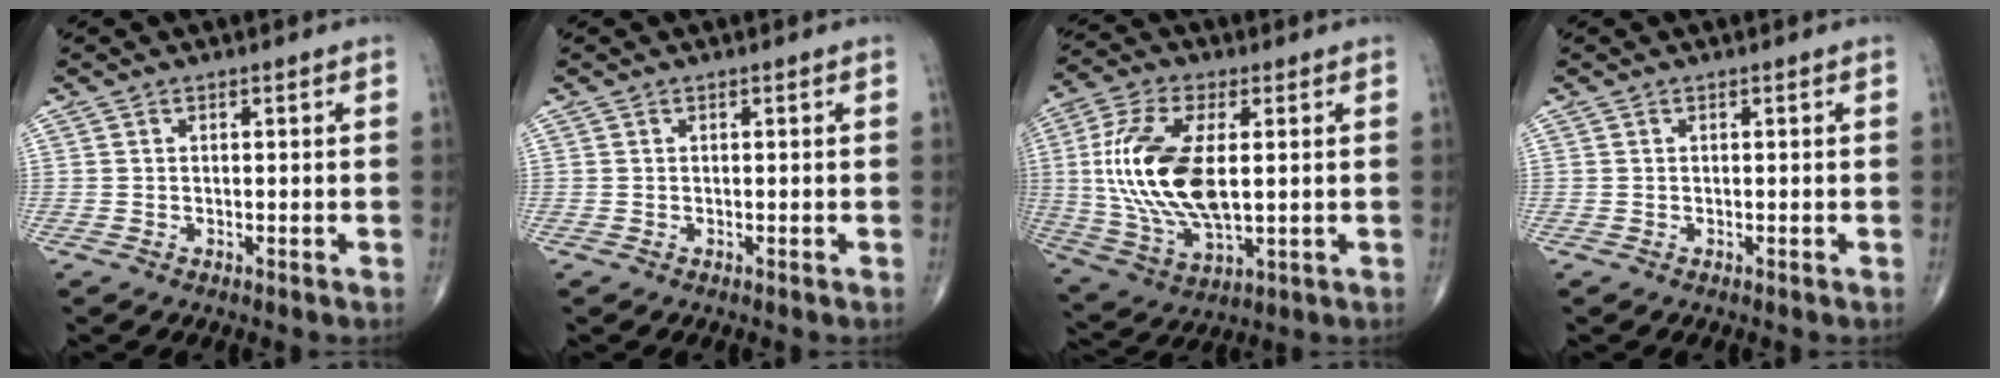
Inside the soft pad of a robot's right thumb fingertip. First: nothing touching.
{"total": 0.0}
{"total": 18.6, "force": [1.5, 8.8, 16.3], "torque": [-0.342, -0.010, 0.034]}
{"total": 0.0}